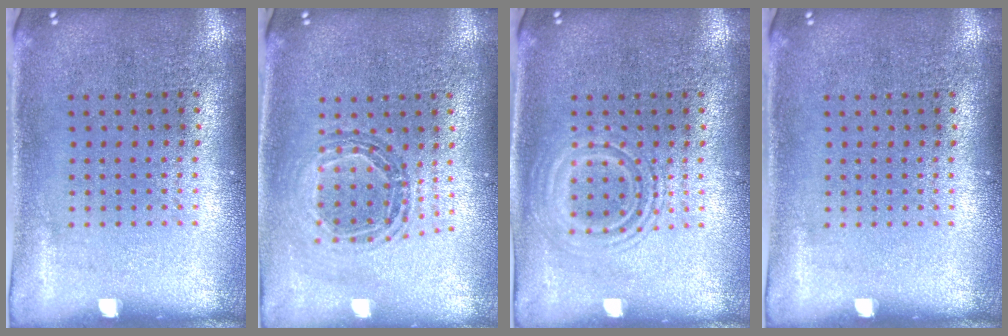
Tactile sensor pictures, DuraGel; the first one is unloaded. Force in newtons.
{"total": 0.9, "press": 0.9, "slide": 0.0}
{"total": 2.6, "press": 2.6, "slide": 0.4}
{"total": 0.0}